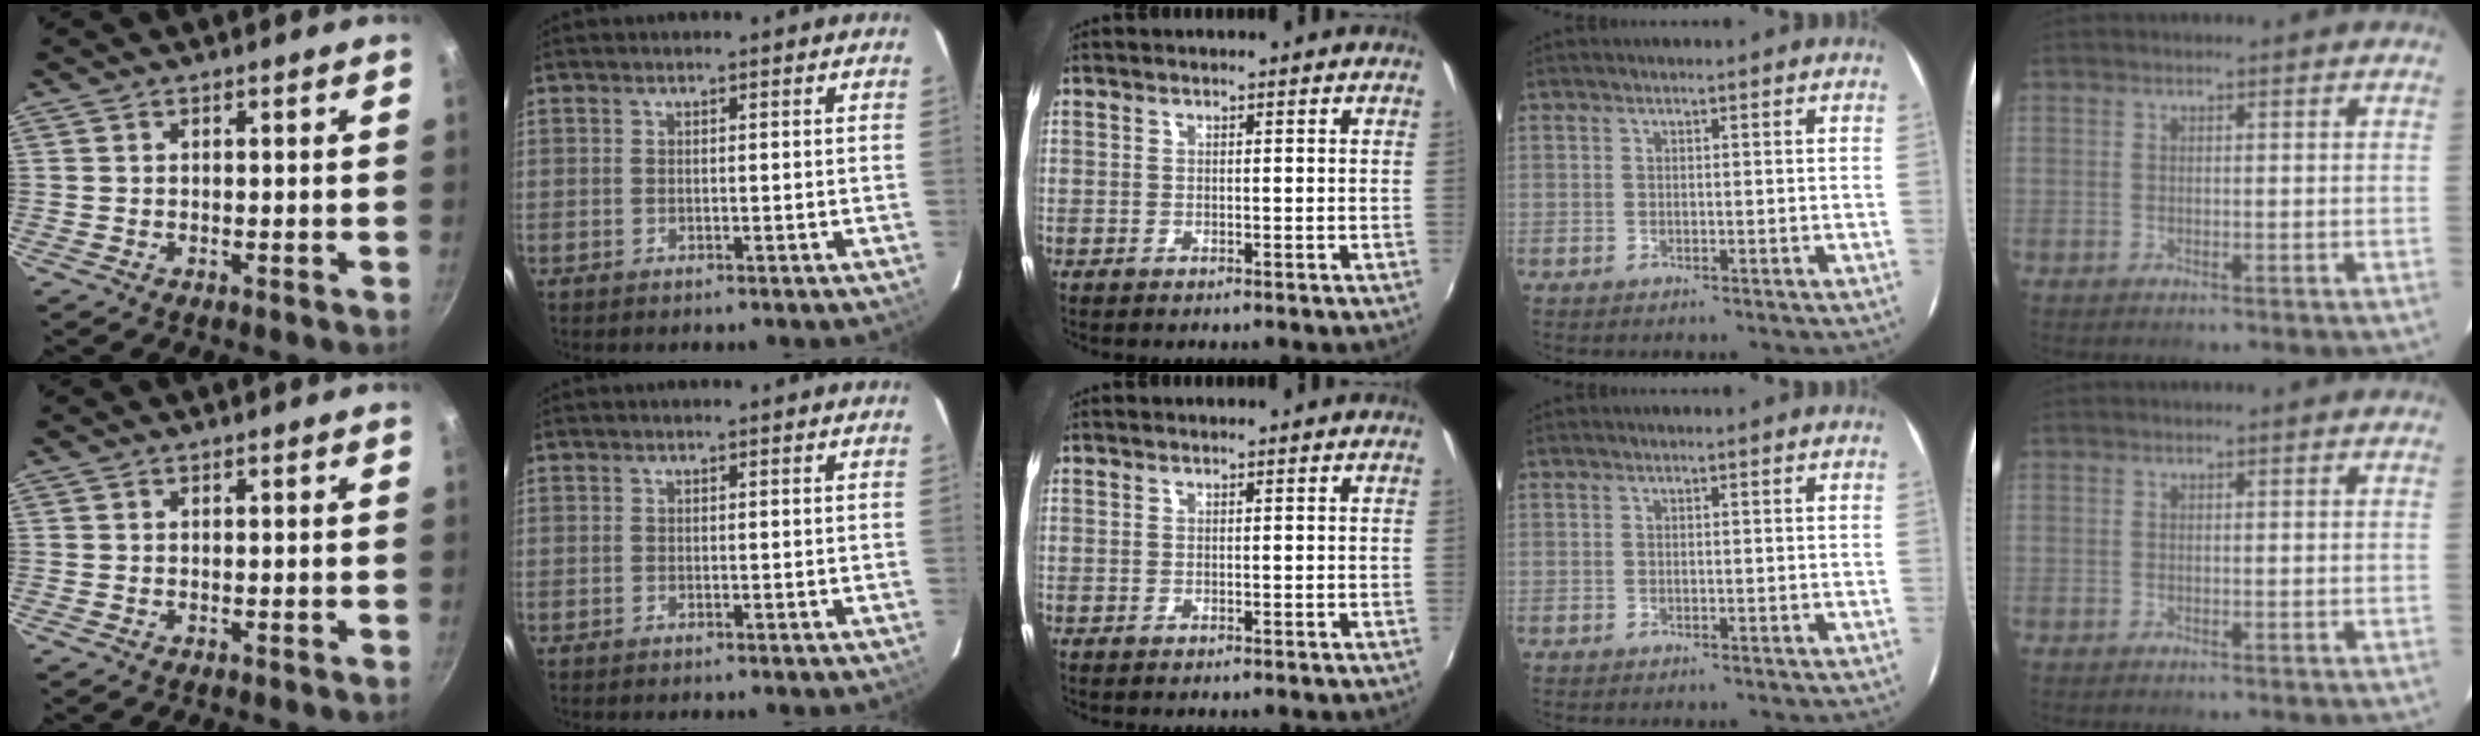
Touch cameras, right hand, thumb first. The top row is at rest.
{}